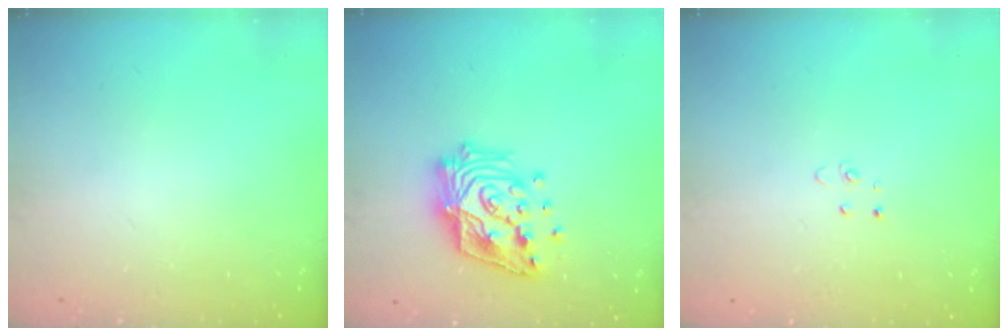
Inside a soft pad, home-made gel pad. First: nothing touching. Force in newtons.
{"total": 18.8, "press": 18.7, "slide": 1.6}
{"total": 2.6, "press": 2.6, "slide": 0.2}